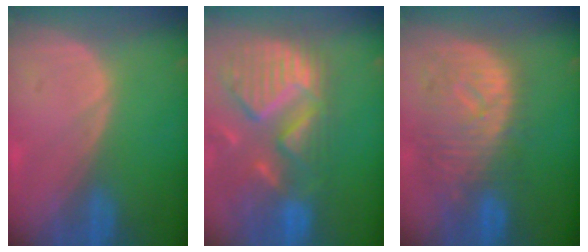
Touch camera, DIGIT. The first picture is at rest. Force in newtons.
{"total": 13.5, "press": 11.4, "slide": 7.2}
{"total": 10.8, "press": 9.7, "slide": 4.8}